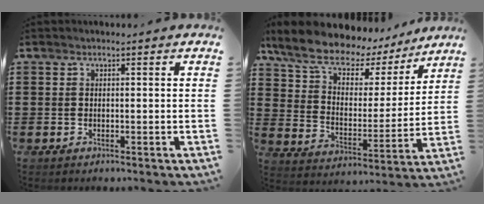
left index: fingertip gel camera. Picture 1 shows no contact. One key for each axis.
{"total": 10.0, "fx": 8.3, "fy": 3.9, "fz": 4.0, "tx": -0.111, "ty": -0.046, "tz": 0.145}